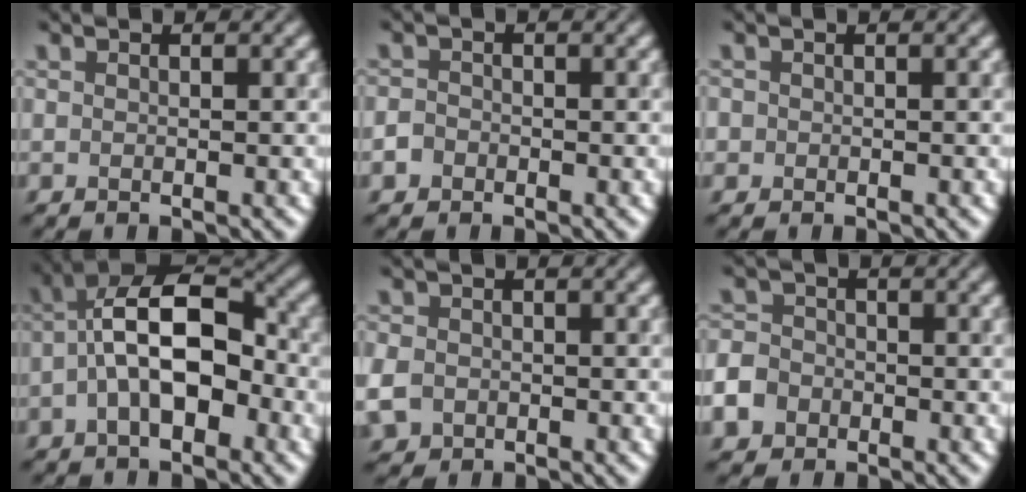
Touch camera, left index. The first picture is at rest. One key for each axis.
{"total": 1.5, "fx": -0.7, "fy": 1.3, "fz": 0.5, "tx": 0.001, "ty": 0.001, "tz": -0.017}
{"total": 0.8, "fx": -0.1, "fy": 0.8, "fz": 0.0, "tx": 0.008, "ty": -0.004, "tz": -0.006}
{"total": 9.4, "fx": -1.5, "fy": 4.9, "fz": 7.9, "tx": -0.135, "ty": 0.024, "tz": -0.035}
{"total": 3.8, "fx": -1.2, "fy": 3.2, "fz": 1.7, "tx": -0.035, "ty": -0.012, "tz": -0.026}
{"total": 5.1, "fx": -2.5, "fy": 4.1, "fz": 1.6, "tx": -0.026, "ty": -0.012, "tz": -0.058}